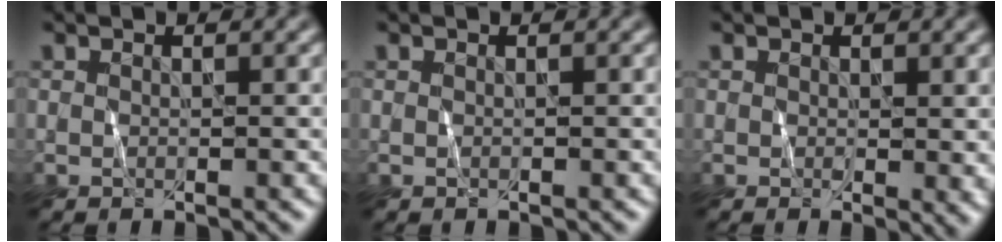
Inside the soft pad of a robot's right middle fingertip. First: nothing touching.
{"total": 0.0}
{"total": 1.4, "force": [0.4, 0.3, 1.3], "torque": [-0.013, 0.000, 0.007]}